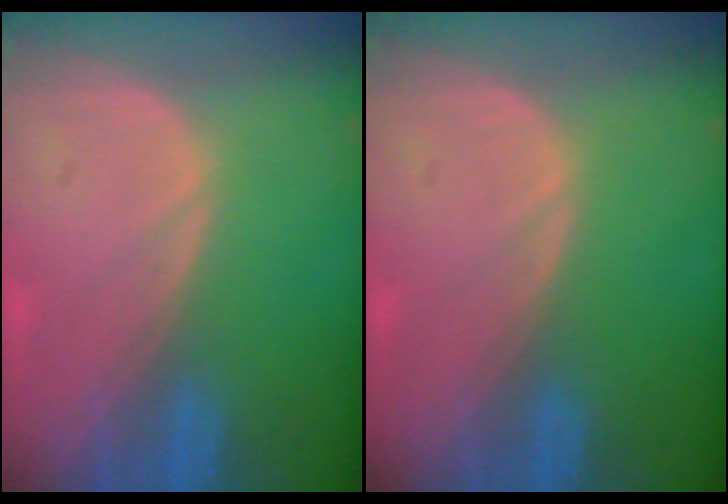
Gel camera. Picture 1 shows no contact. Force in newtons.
{"total": 0.0}